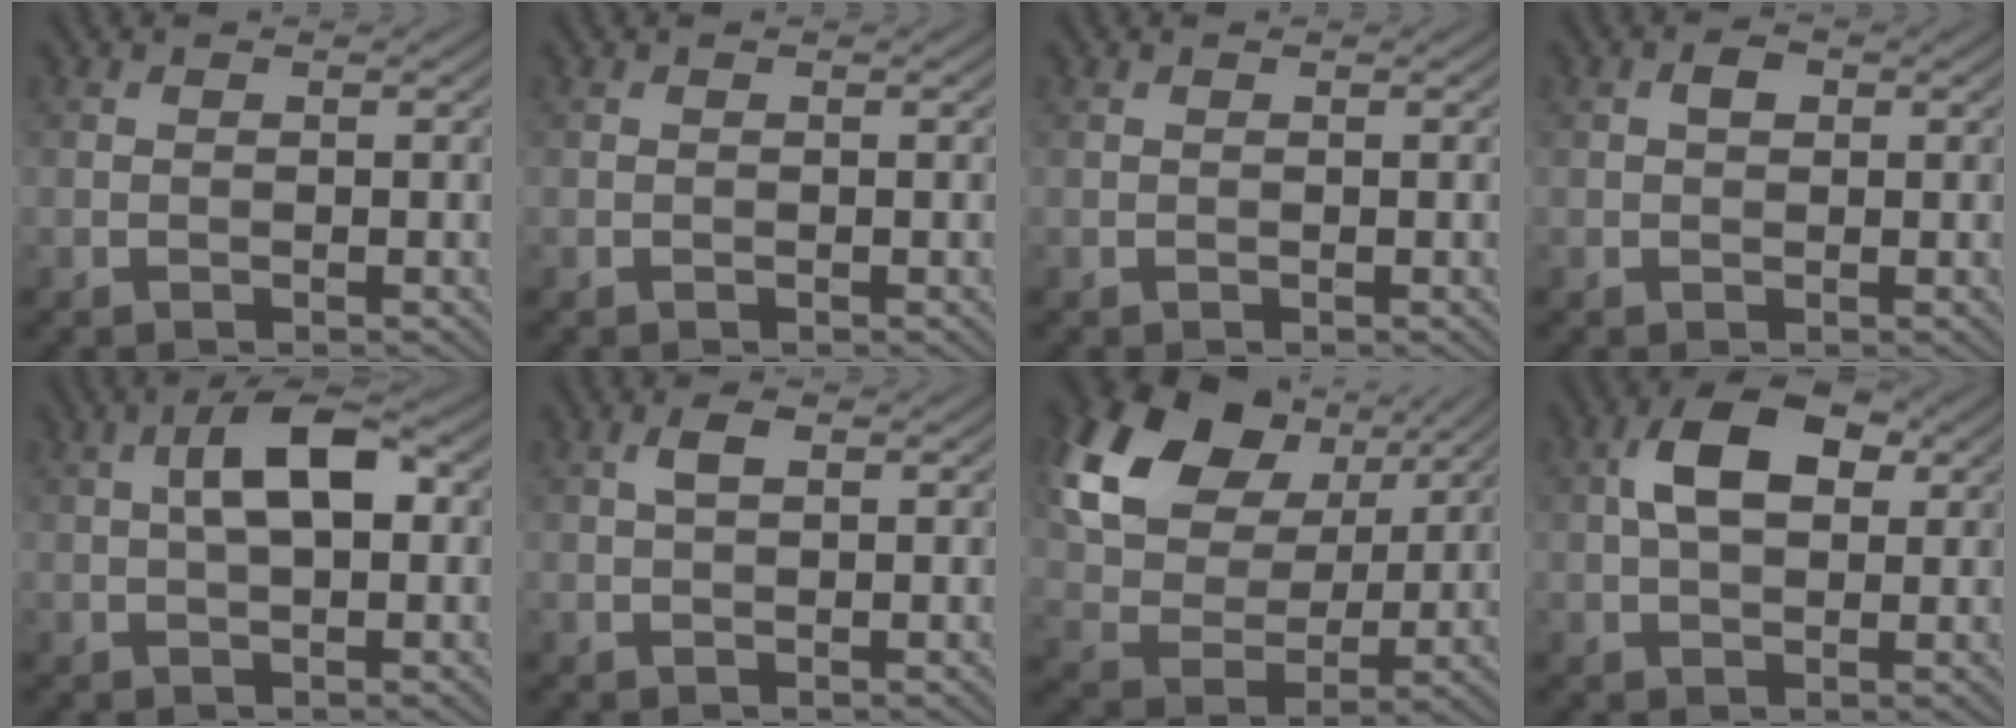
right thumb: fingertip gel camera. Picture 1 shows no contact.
{"total": 0.0}
{"total": 0.0}
{"total": 1.6, "force": [0.4, 1.0, 1.1], "torque": [-0.019, 0.004, 0.004]}
{"total": 6.1, "force": [1.0, 2.5, 5.5], "torque": [-0.096, 0.014, 0.012]}
{"total": 2.0, "force": [0.6, 0.8, 1.7], "torque": [-0.034, 0.006, 0.010]}
{"total": 20.1, "force": [9.5, 14.2, 10.6], "torque": [-0.278, 0.040, 0.215]}
{"total": 7.2, "force": [1.7, 4.1, 5.6], "torque": [-0.104, 0.014, 0.022]}